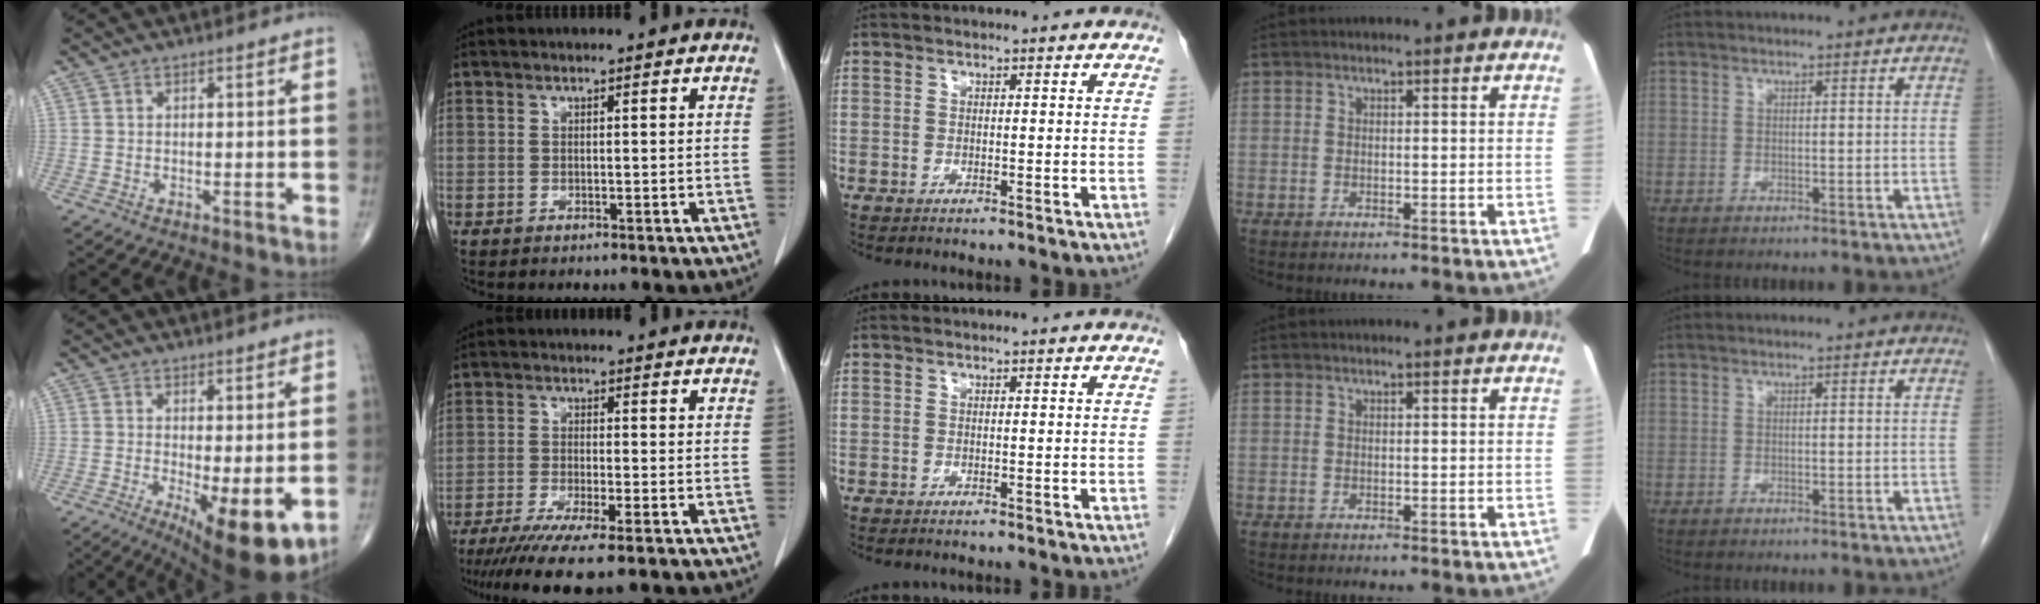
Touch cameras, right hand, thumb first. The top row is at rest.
{"thumb": {"total": 11.4, "force": [-2.8, 3.5, 10.5], "torque": [-0.148, -0.026, -0.032]}, "index": {"total": 11.8, "force": [-9.0, 0.7, 7.5], "torque": [-0.111, -0.027, -0.139]}}